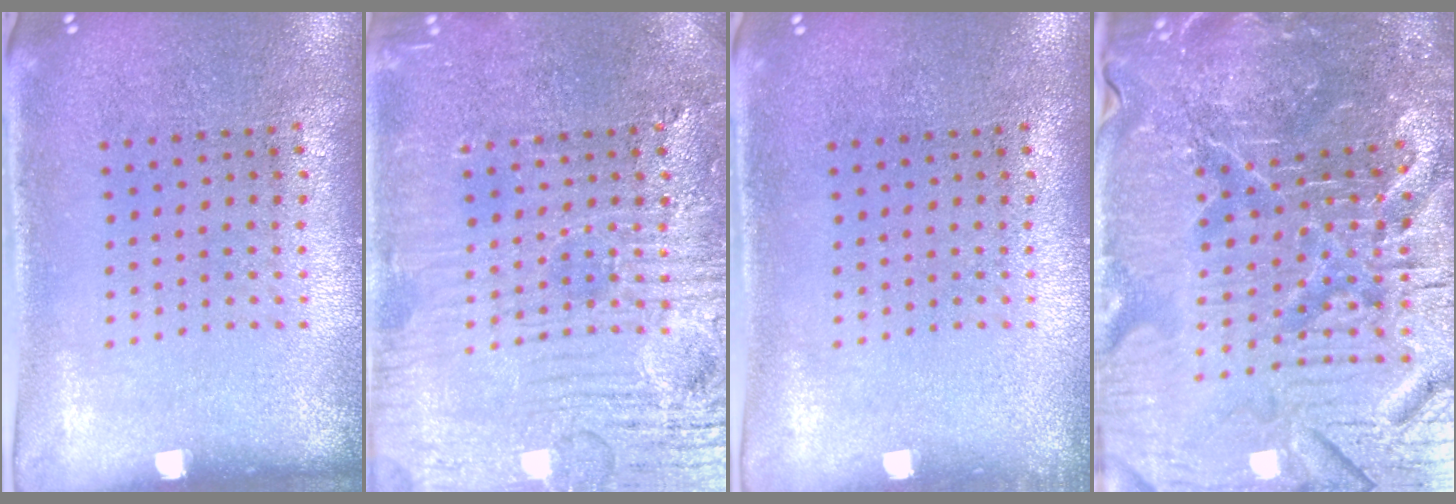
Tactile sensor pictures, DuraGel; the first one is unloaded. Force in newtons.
{"total": 6.1, "press": 6.1, "slide": 0.6}
{"total": 0.5, "press": 0.5, "slide": 0.2}
{"total": 7.2, "press": 6.5, "slide": 3.3}